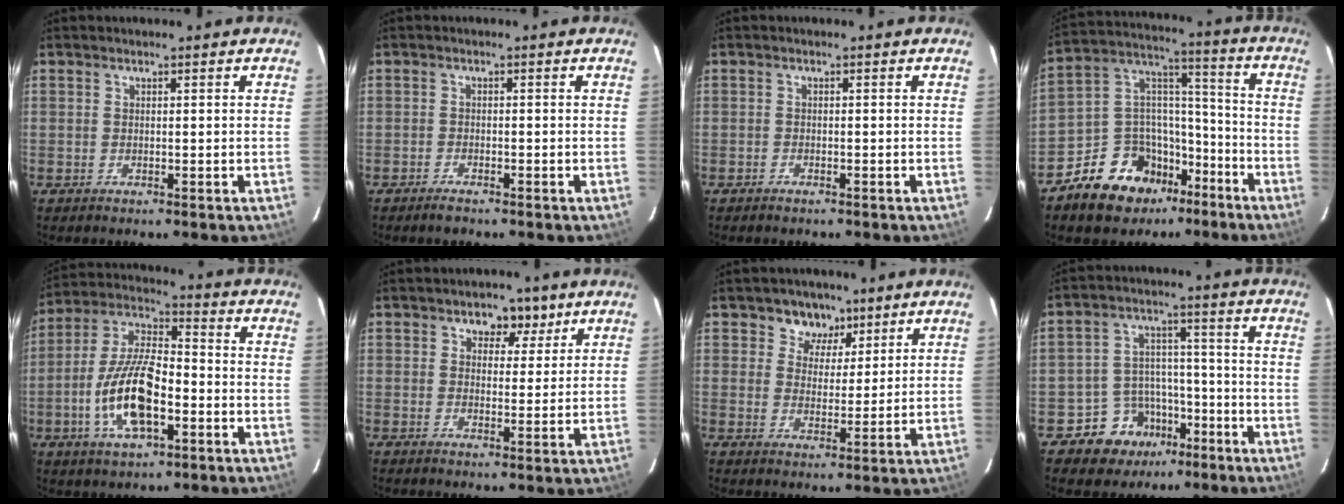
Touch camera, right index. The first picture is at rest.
{"total": 1.9, "force": [-1.6, 0.5, 0.8], "torque": [-0.025, -0.001, -0.032]}
{"total": 1.0, "force": [-0.9, 0.4, 0.2], "torque": [-0.011, 0.002, -0.018]}
{"total": 15.1, "force": [-10.1, 10.1, 4.9], "torque": [-0.110, 0.068, -0.154]}
{"total": 14.7, "force": [-4.6, 5.7, 12.8], "torque": [-0.267, -0.001, -0.085]}
{"total": 5.0, "force": [3.0, 3.5, 2.0], "torque": [-0.020, -0.001, 0.038]}
{"total": 6.0, "force": [3.7, 4.6, 1.1], "torque": [-0.012, 0.000, 0.058]}
{"total": 9.5, "force": [-6.1, 7.2, 1.4], "torque": [-0.036, 0.038, -0.088]}